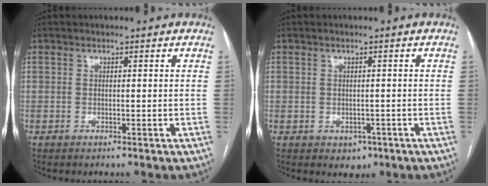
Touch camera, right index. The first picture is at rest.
{"total": 2.5, "force": [-0.9, 2.0, 1.0], "torque": [-0.008, 0.002, -0.002]}